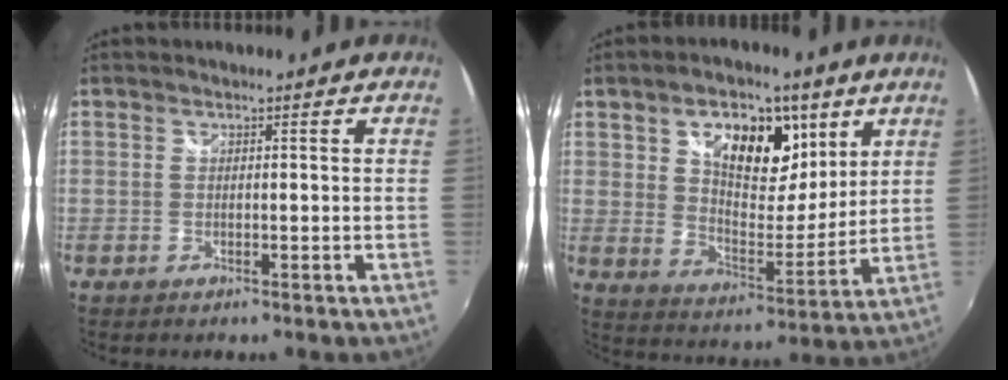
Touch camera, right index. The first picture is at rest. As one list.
[{"total": 15.5, "force": [7.5, 8.7, 10.3], "torque": [-0.165, 0.011, 0.122]}]